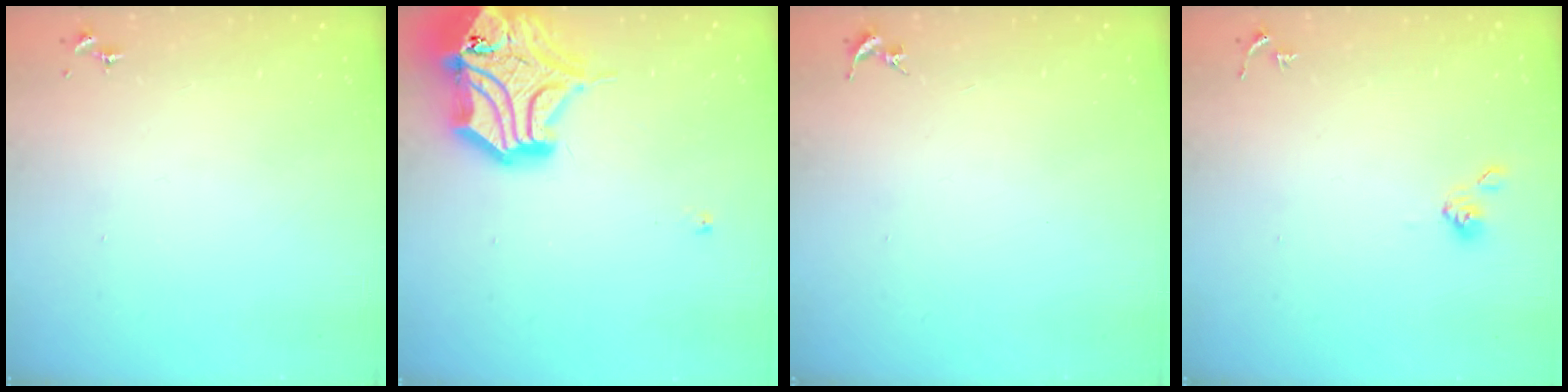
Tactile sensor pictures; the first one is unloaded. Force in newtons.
{"total": 23.5, "press": 23.3, "slide": 3.4}
{"total": 0.0}
{"total": 4.0, "press": 3.9, "slide": 0.8}